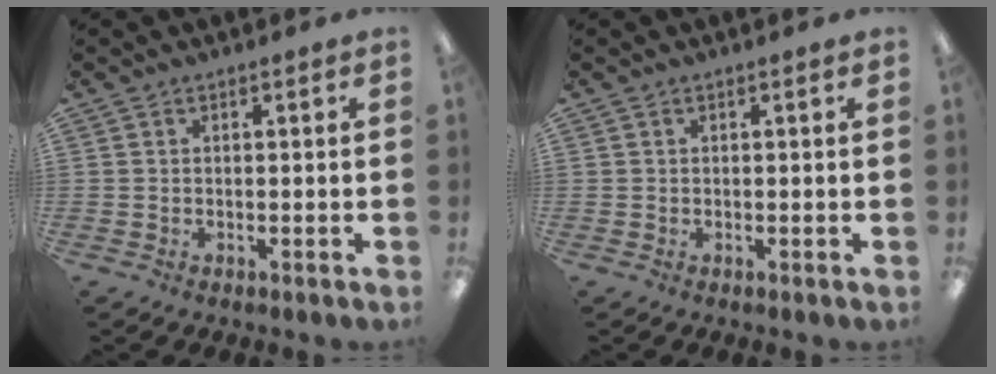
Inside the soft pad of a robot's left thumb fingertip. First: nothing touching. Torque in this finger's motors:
{"motor_torque": [-0.19, -0.04, -0.07, -0.12, 0.00]}